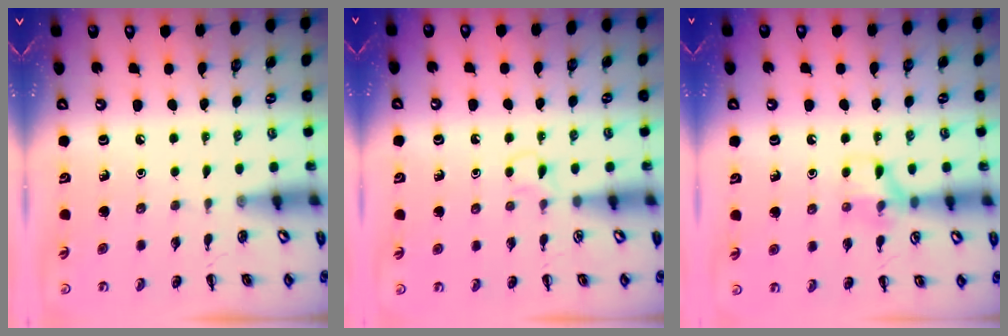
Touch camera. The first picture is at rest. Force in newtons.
{"total": 2.8, "press": 2.6, "slide": 1.2}
{"total": 8.4, "press": 8.4, "slide": 0.6}